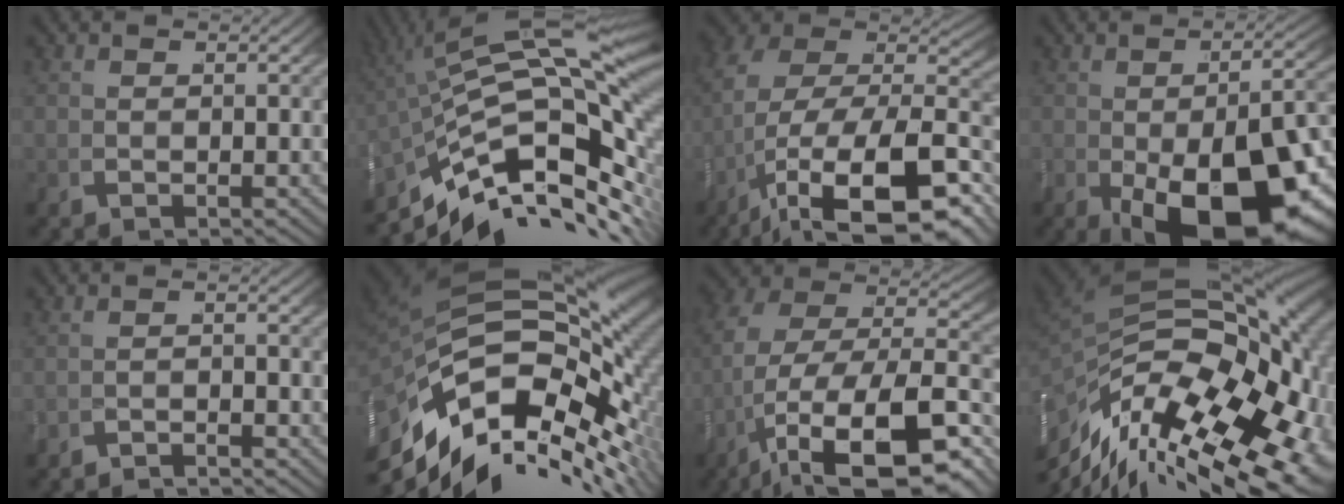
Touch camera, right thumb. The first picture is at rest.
{"total": 15.7, "force": [-1.4, 7.6, 13.7], "torque": [-0.229, -0.023, 0.001]}
{"total": 18.5, "force": [-1.7, 11.6, 14.2], "torque": [-0.259, -0.067, 0.014]}
{"total": 14.9, "force": [-4.7, 7.1, 12.2], "torque": [-0.190, -0.053, -0.029]}
{"total": 2.0, "force": [-1.9, -0.6, -0.1], "torque": [0.012, -0.001, -0.035]}
{"total": 24.3, "force": [1.1, 15.6, 18.5], "torque": [-0.299, 0.004, 0.006]}
{"total": 17.1, "force": [-2.6, 10.0, 13.6], "torque": [-0.258, -0.083, 0.012]}
{"total": 24.8, "force": [0.3, 16.0, 19.0], "torque": [-0.306, -0.031, 0.018]}